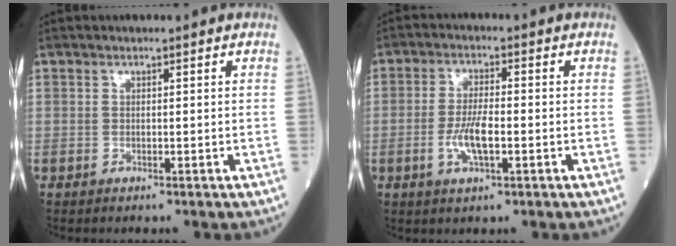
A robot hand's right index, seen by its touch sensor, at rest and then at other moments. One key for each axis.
{"total": 5.5, "fx": -1.4, "fy": 1.3, "fz": 5.1, "tx": -0.103, "ty": 0.000, "tz": -0.025}